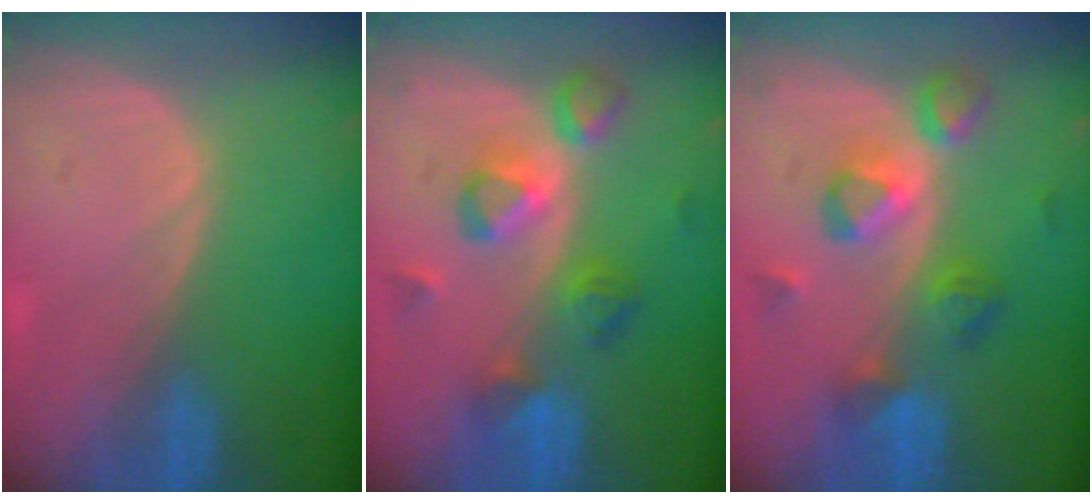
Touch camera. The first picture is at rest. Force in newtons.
{"total": 7.4, "press": 7.3, "slide": 0.8}
{"total": 7.4, "press": 7.3, "slide": 0.8}